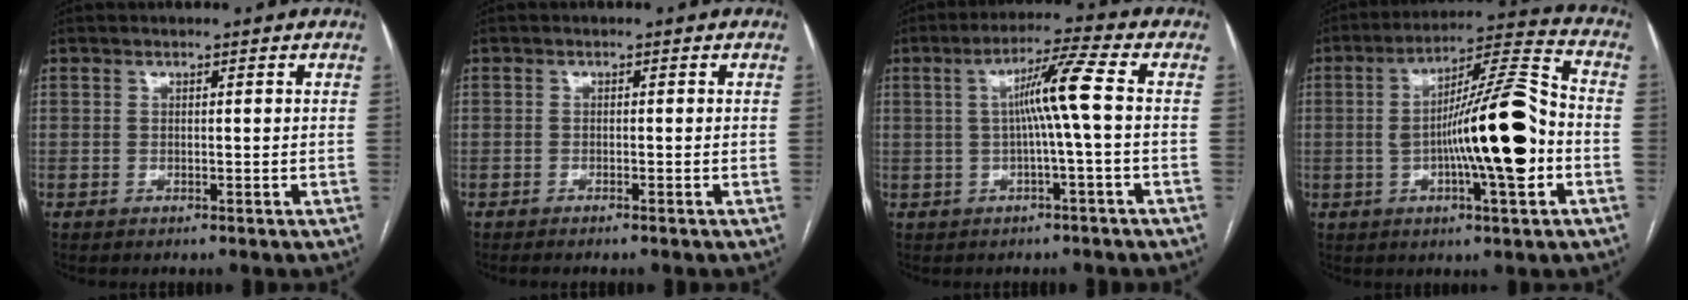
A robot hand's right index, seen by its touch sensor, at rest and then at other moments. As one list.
[{"total": 3.1, "force": [-2.7, -0.4, 1.5], "torque": [-0.017, -0.002, -0.039]}, {"total": 7.1, "force": [0.1, -1.2, 6.9], "torque": [-0.118, 0.016, 0.005]}, {"total": 16.1, "force": [-2.7, 1.5, 15.8], "torque": [-0.255, 0.011, -0.044]}]